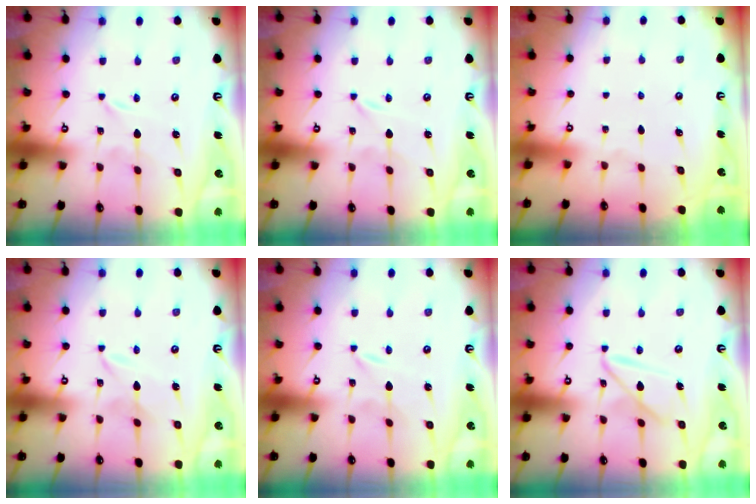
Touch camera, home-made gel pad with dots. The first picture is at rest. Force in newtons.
{"total": 0.0}
{"total": 0.0}
{"total": 1.8, "press": 1.7, "slide": 0.2}
{"total": 0.0}
{"total": 9.6, "press": 9.6, "slide": 0.9}